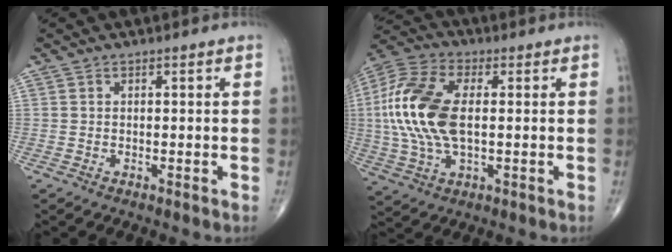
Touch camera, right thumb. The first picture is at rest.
{"total": 17.3, "force": [0.9, 8.9, 14.8], "torque": [-0.337, 0.010, 0.013]}